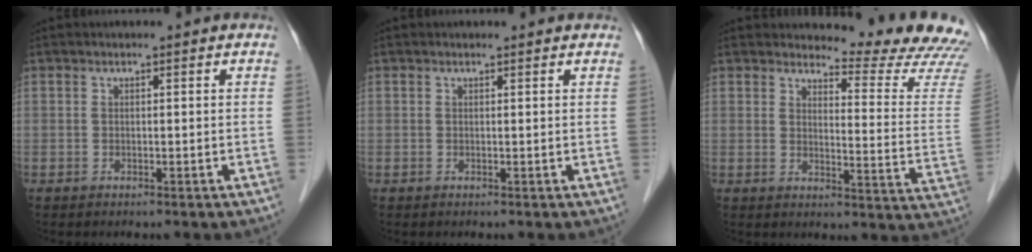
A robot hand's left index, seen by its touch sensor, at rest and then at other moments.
{"total": 1.0, "force": [0.9, 0.2, 0.1], "torque": [-0.011, 0.005, 0.010]}
{"total": 14.3, "force": [14.1, -0.1, 2.3], "torque": [-0.021, -0.128, 0.142]}